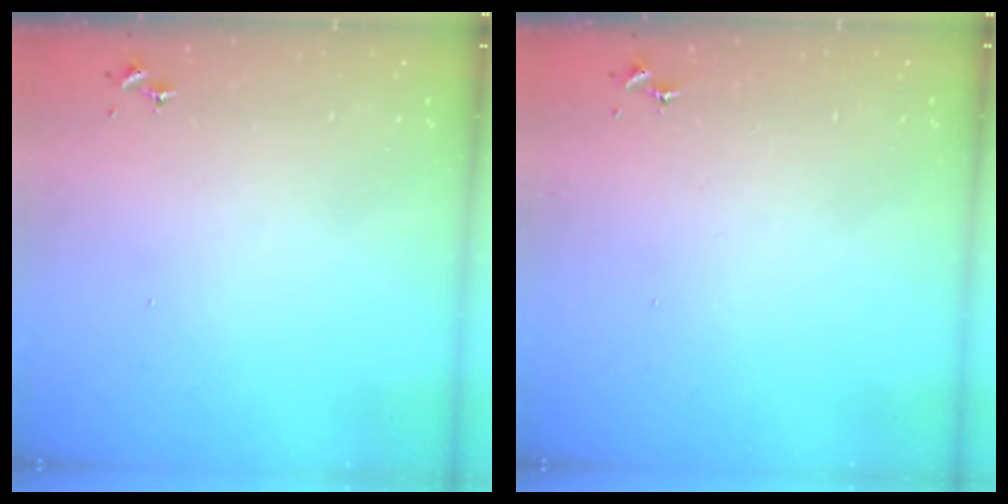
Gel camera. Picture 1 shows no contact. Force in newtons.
{"total": 0.0}